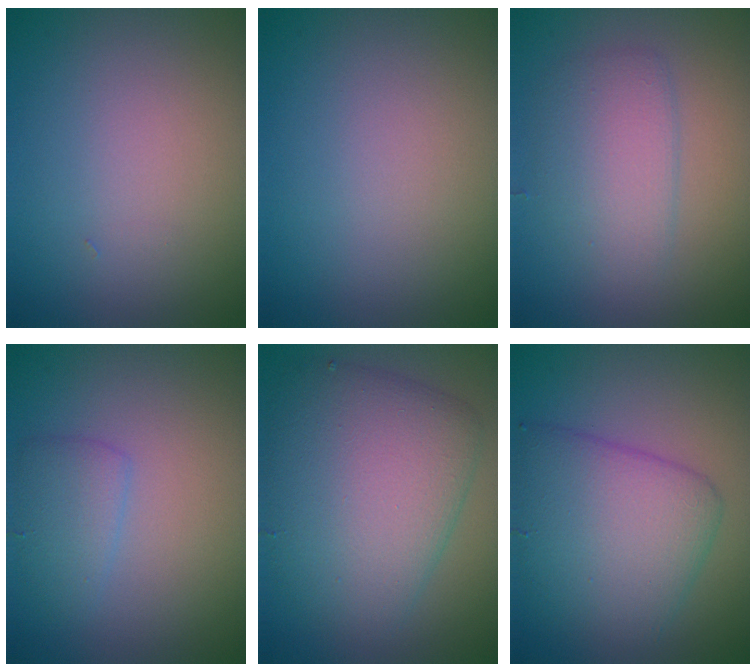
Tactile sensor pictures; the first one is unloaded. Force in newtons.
{"total": 0.0}
{"total": 2.3, "press": 2.3, "slide": 0.1}
{"total": 2.1, "press": 2.1, "slide": 0.1}
{"total": 8.0, "press": 8.0, "slide": 0.2}
{"total": 6.4, "press": 6.3, "slide": 0.2}